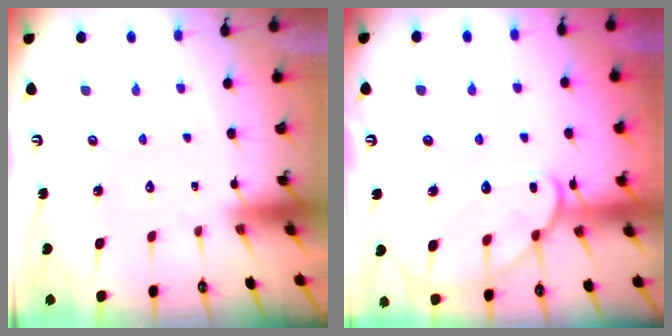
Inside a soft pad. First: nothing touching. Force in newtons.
{"total": 15.2, "press": 15.2, "slide": 1.1}